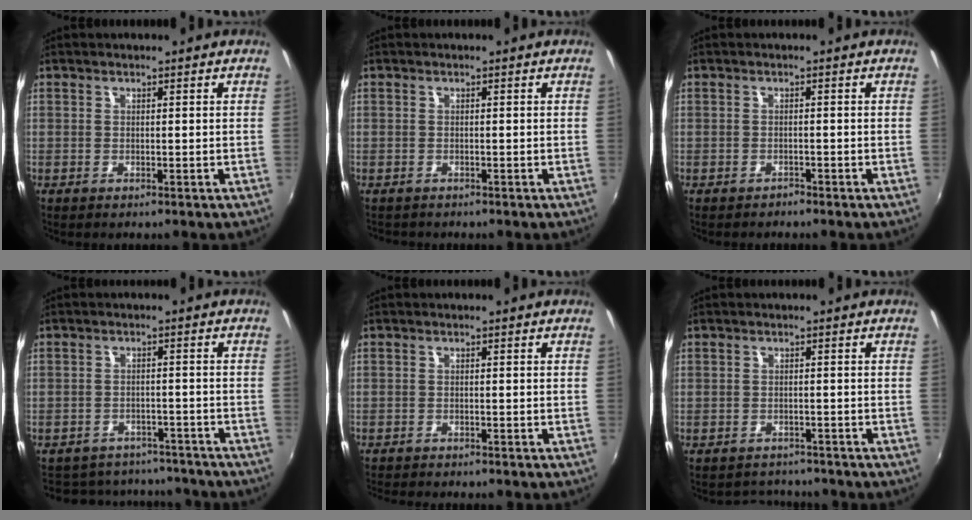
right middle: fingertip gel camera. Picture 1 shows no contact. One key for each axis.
{"total": 1.2, "fx": -1.0, "fy": 0.6, "fz": 0.0, "tx": -0.005, "ty": -0.001, "tz": -0.018}
{"total": 1.1, "fx": -1.1, "fy": 0.2, "fz": 0.0, "tx": -0.003, "ty": -0.001, "tz": -0.018}
{"total": 12.6, "fx": -10.8, "fy": 5.8, "fz": 2.9, "tx": -0.072, "ty": 0.032, "tz": -0.136}
{"total": 4.0, "fx": -3.8, "fy": 0.5, "fz": 1.2, "tx": -0.035, "ty": -0.017, "tz": -0.063}
{"total": 3.9, "fx": -3.3, "fy": 2.0, "fz": -0.3, "tx": -0.001, "ty": 0.014, "tz": -0.054}